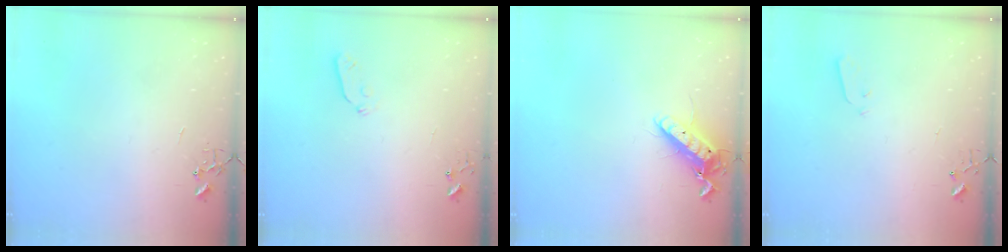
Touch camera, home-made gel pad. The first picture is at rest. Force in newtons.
{"total": 3.9, "press": 3.8, "slide": 0.8}
{"total": 12.3, "press": 12.2, "slide": 1.7}
{"total": 2.8, "press": 2.7, "slide": 0.4}